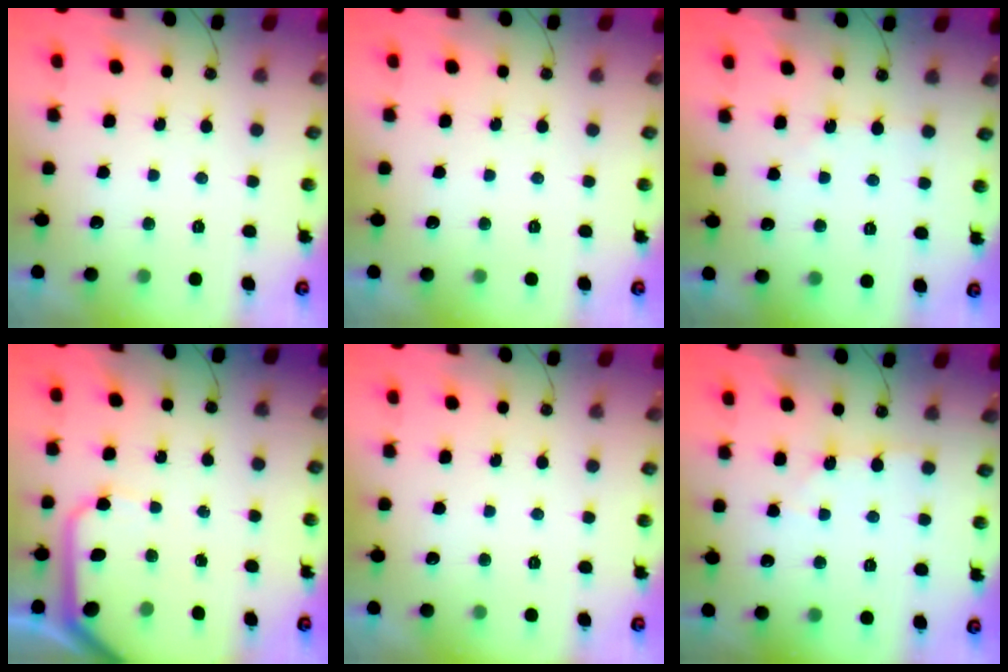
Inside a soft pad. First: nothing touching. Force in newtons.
{"total": 0.0}
{"total": 2.5, "press": 2.5, "slide": 0.5}
{"total": 9.7, "press": 9.6, "slide": 1.3}
{"total": 0.0}
{"total": 1.8, "press": 1.7, "slide": 0.3}